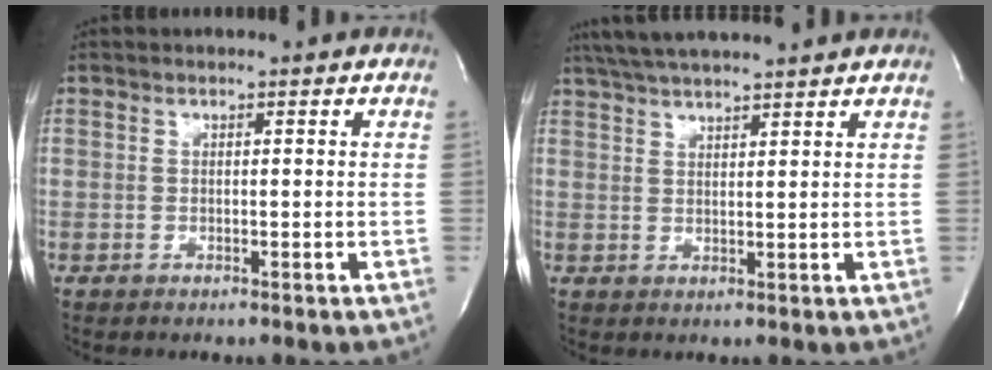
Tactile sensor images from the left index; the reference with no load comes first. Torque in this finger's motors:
{"motor_torque": [-0.07, -0.46, 0.14, 0.15]}